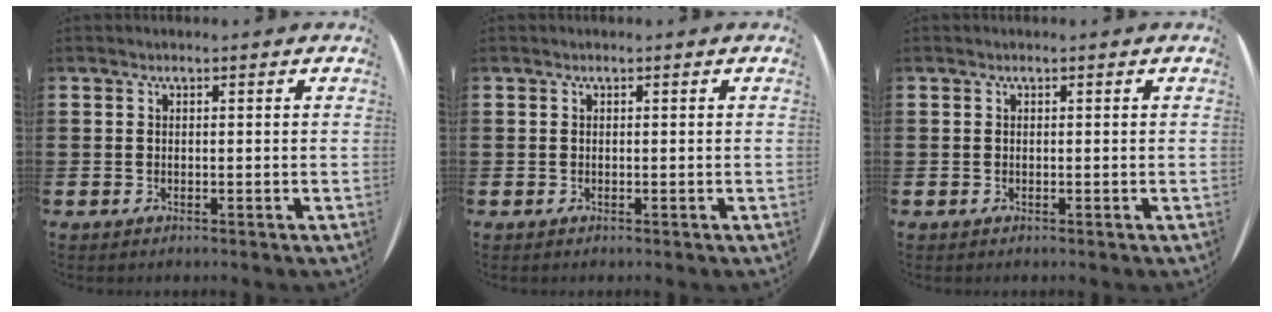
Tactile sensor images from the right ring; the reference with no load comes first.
{"total": 0.0}
{"total": 0.0}